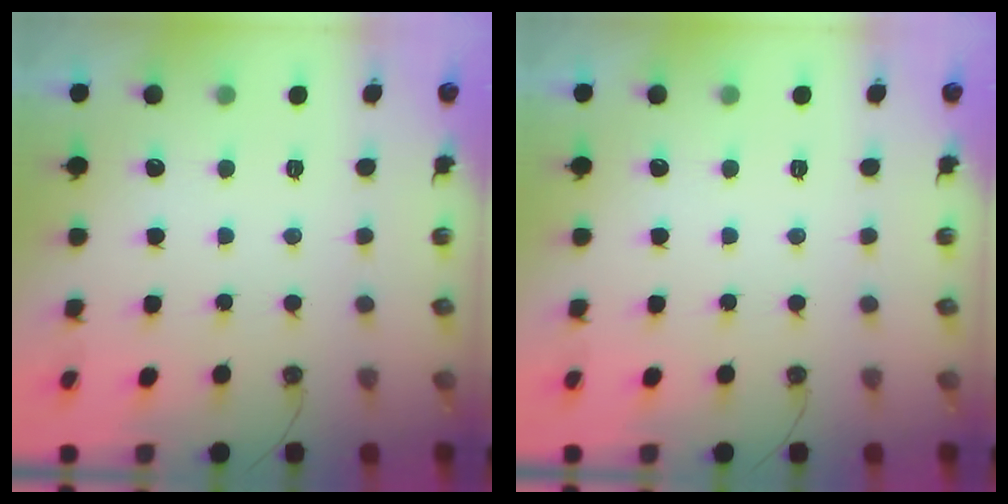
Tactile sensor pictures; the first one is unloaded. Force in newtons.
{"total": 0.0}